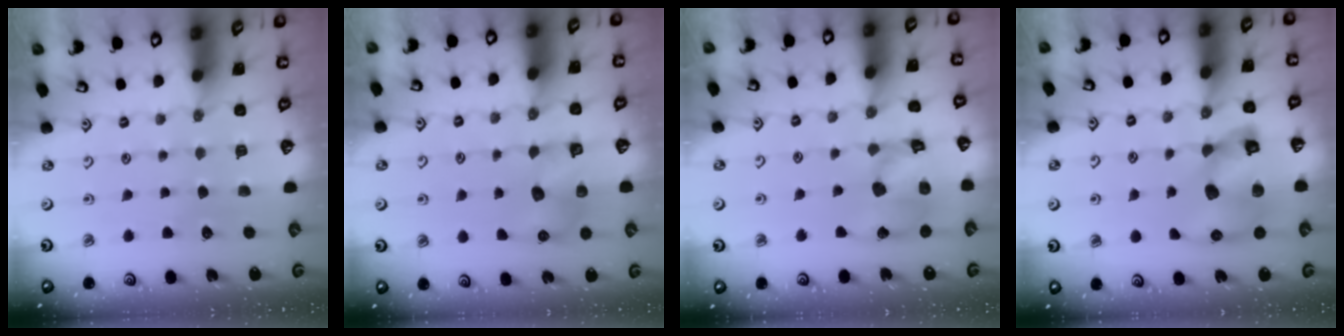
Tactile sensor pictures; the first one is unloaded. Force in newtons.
{"total": 6.6, "press": 6.6, "slide": 0.3}
{"total": 15.3, "press": 15.1, "slide": 2.1}
{"total": 13.2, "press": 13.1, "slide": 1.9}